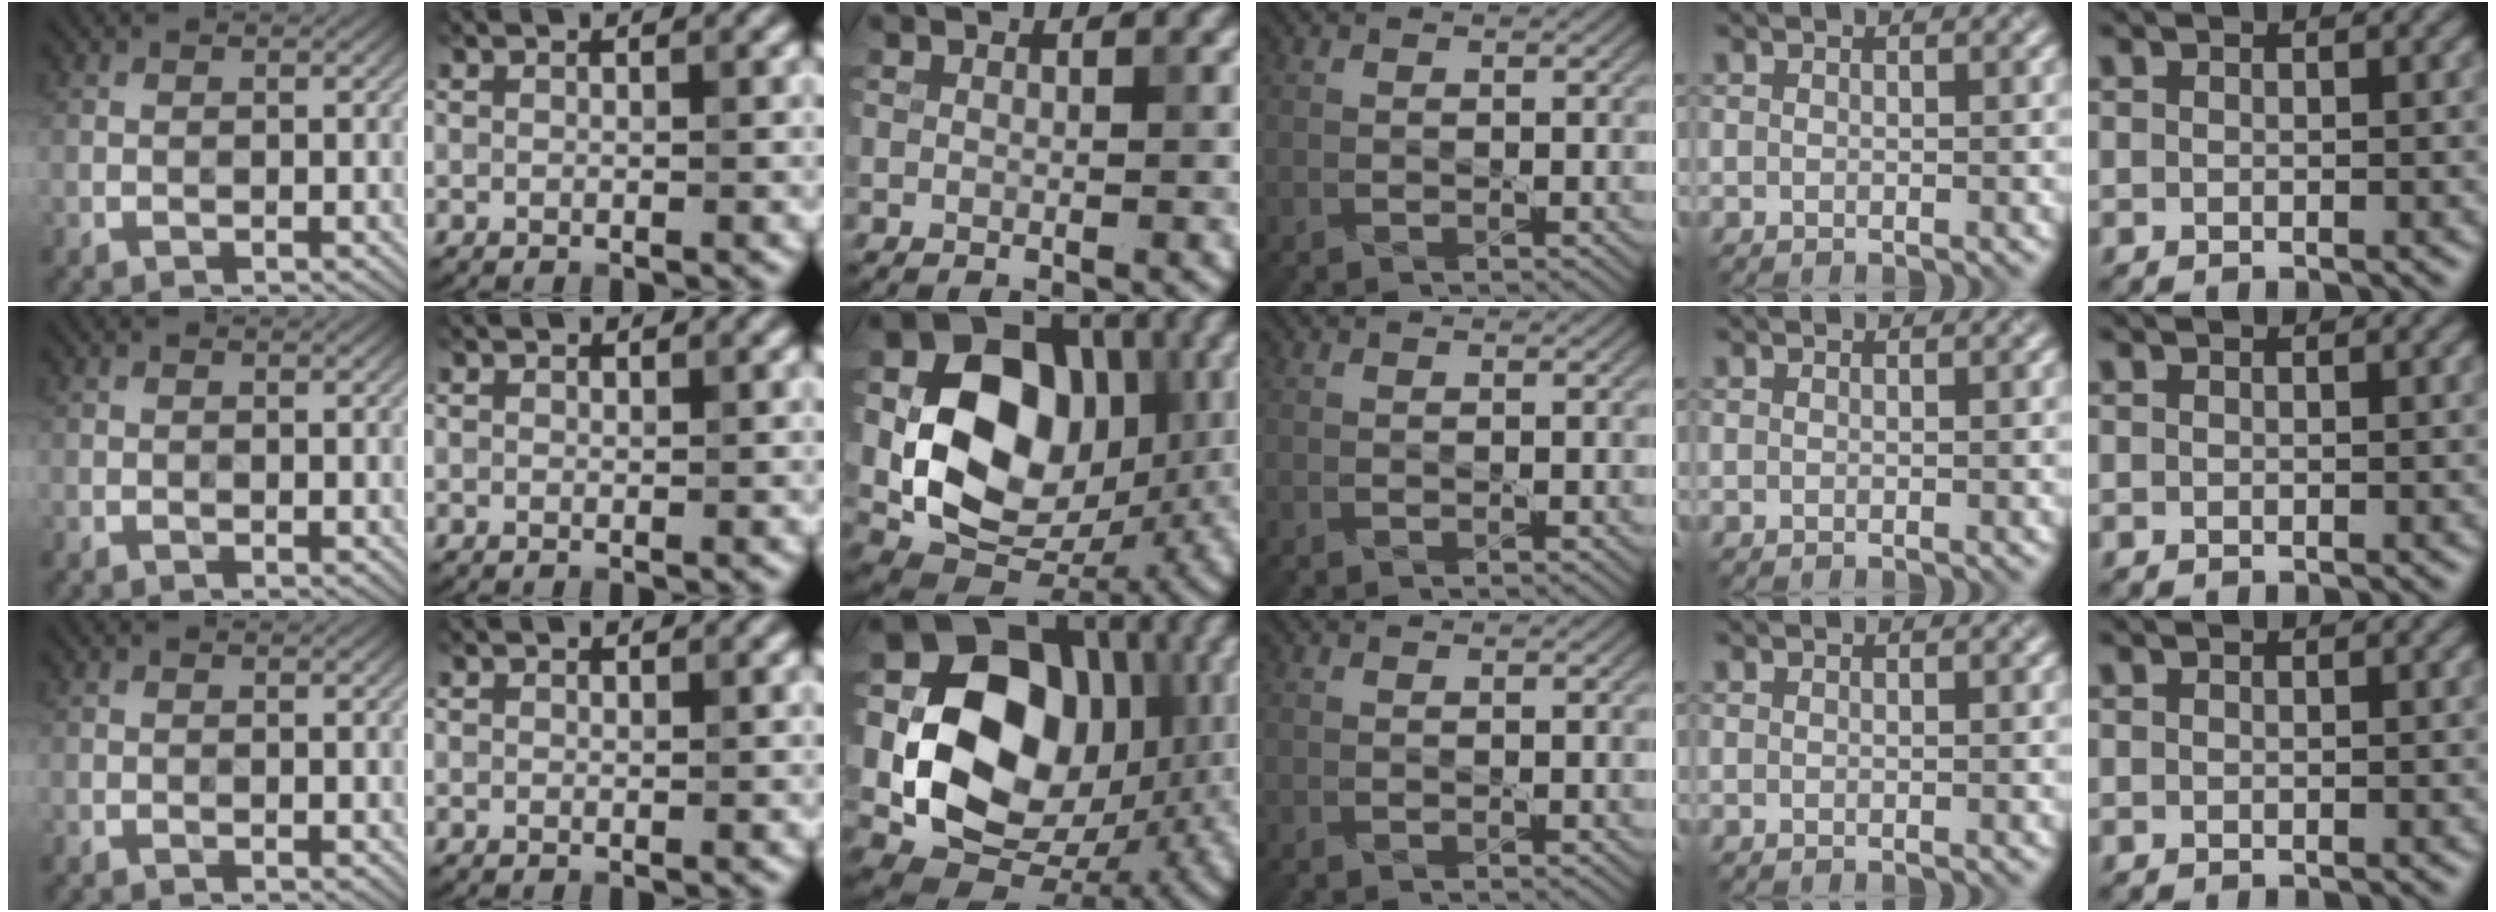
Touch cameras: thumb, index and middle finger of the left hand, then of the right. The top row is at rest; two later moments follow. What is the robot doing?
{"motion": "pour", "object": "kettle"}